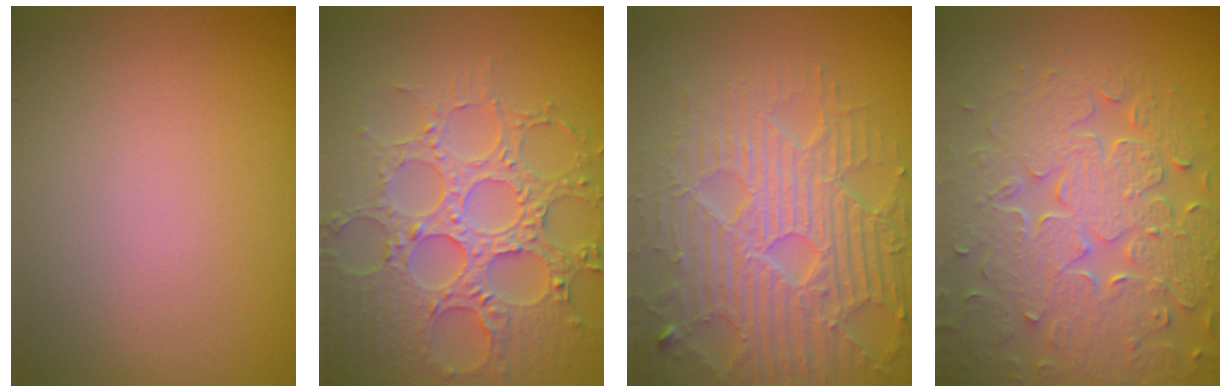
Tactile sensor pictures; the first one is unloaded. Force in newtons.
{"total": 7.2, "press": 5.9, "slide": 4.1}
{"total": 7.6, "press": 5.9, "slide": 4.7}
{"total": 8.8, "press": 6.3, "slide": 6.1}